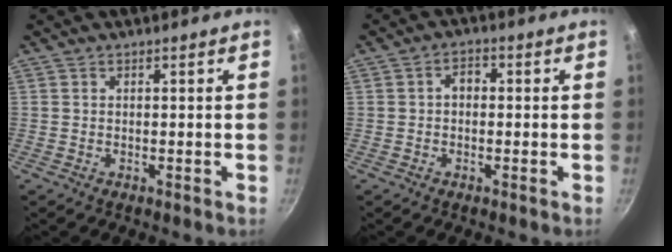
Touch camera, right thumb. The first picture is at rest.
{"total": 2.6, "force": [-0.1, 1.9, 1.8], "torque": [-0.019, 0.012, -0.006]}